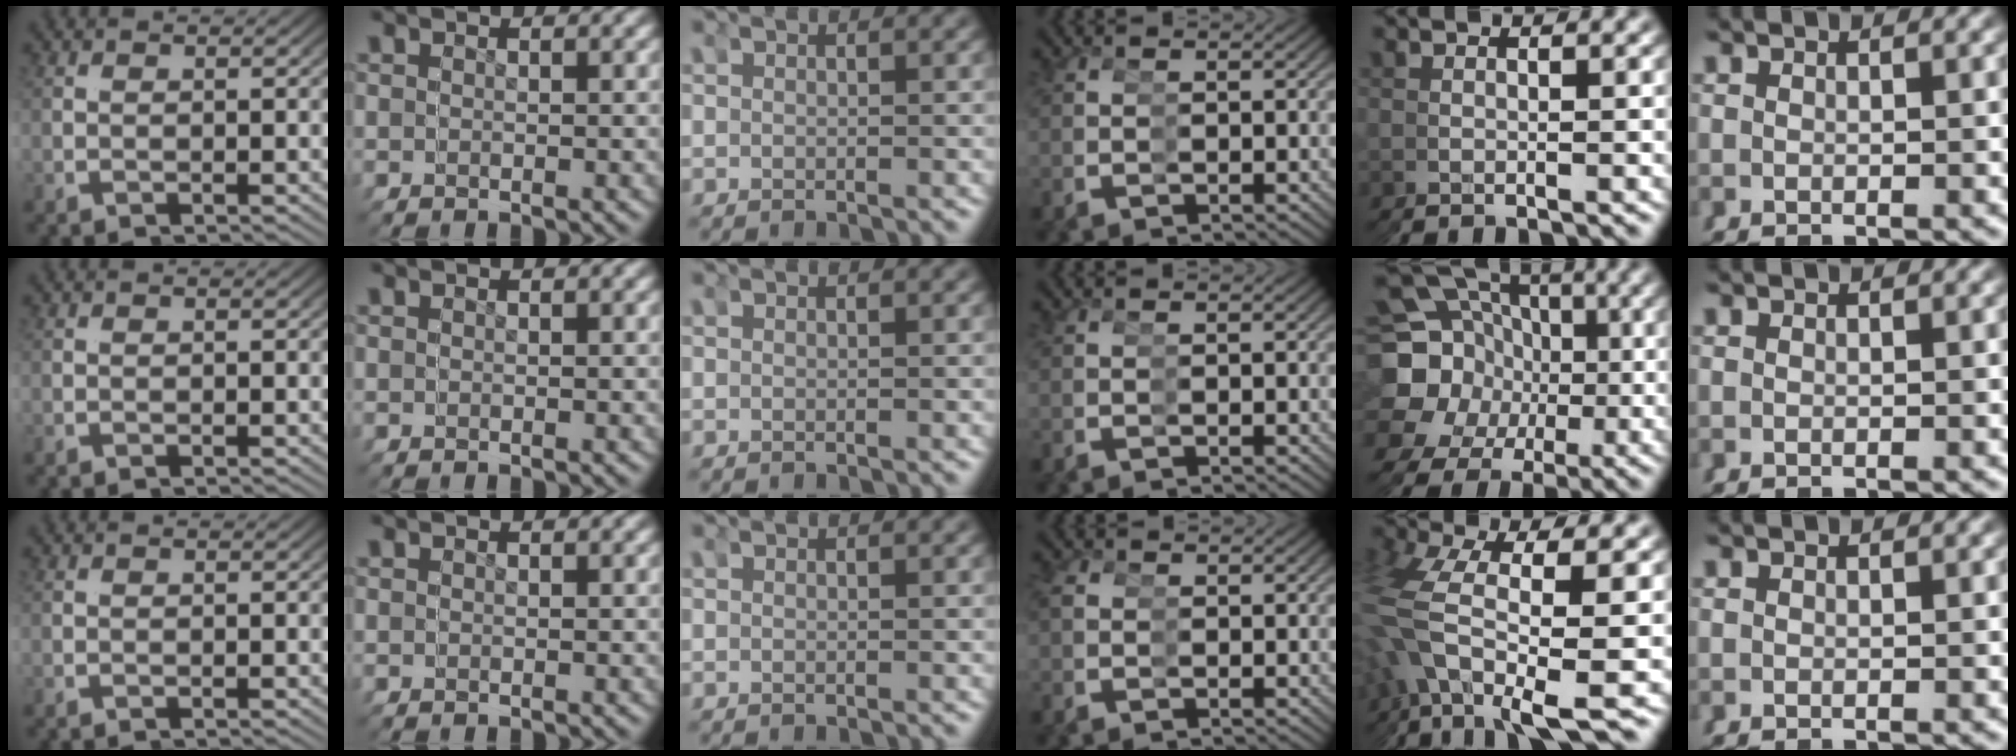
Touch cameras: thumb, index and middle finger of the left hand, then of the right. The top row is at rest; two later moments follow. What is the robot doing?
{"motion": "grasp_and_lifting", "object": "scissors"}